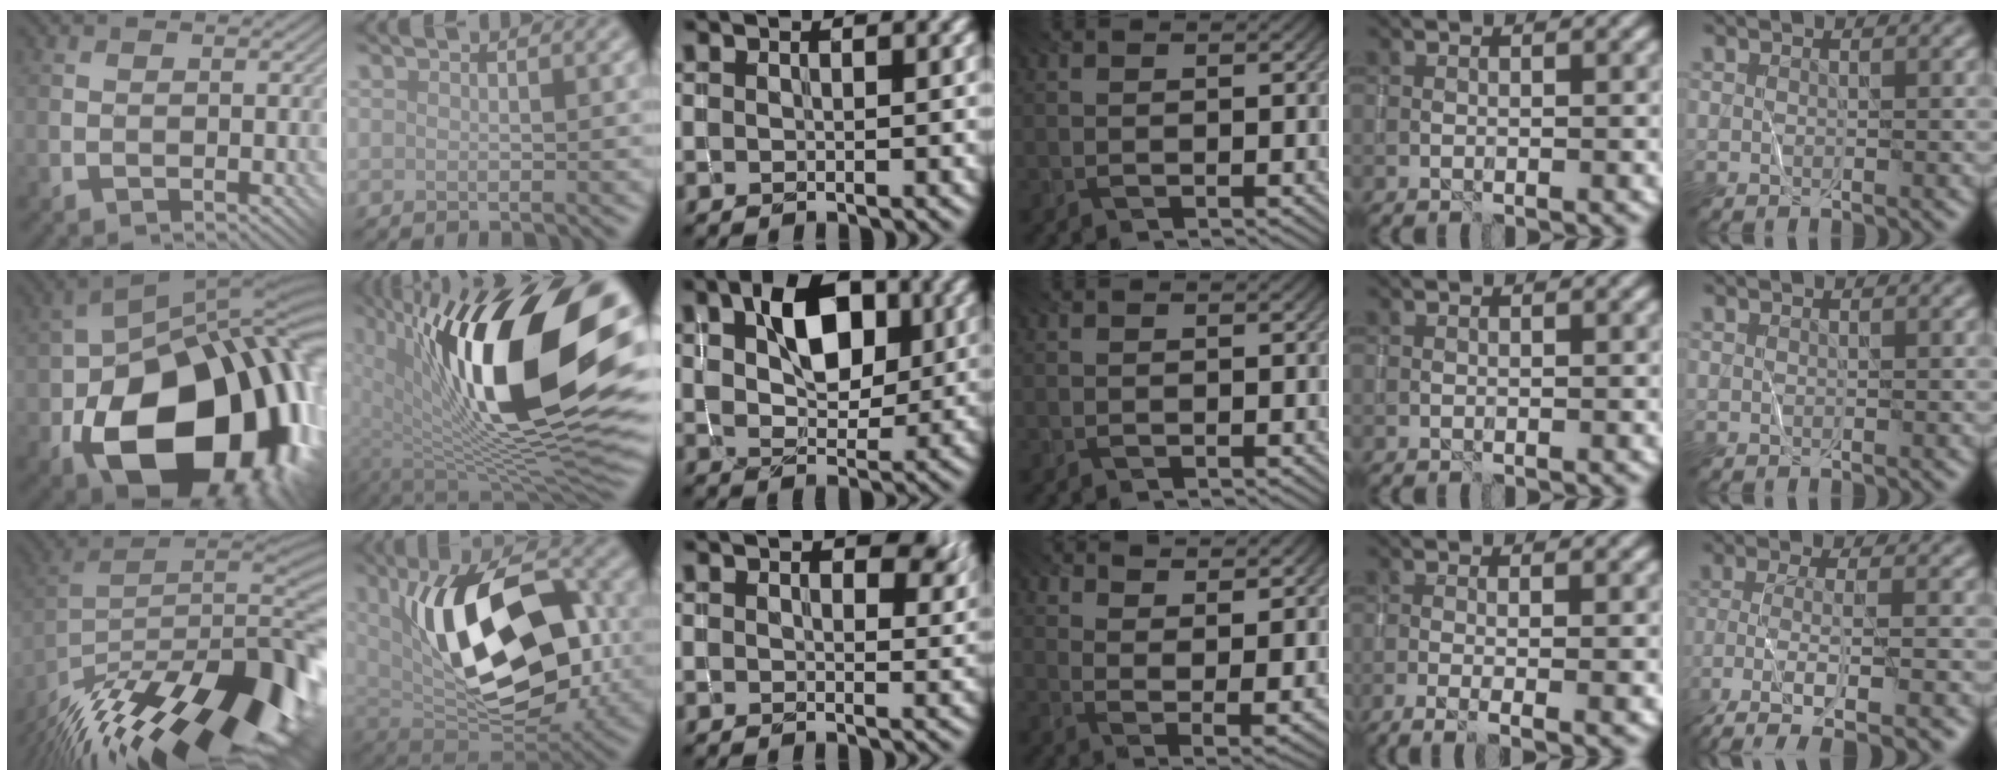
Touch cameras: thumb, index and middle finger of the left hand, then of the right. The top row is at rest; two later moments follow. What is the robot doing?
{"motion": "wrap", "object": "yarn"}